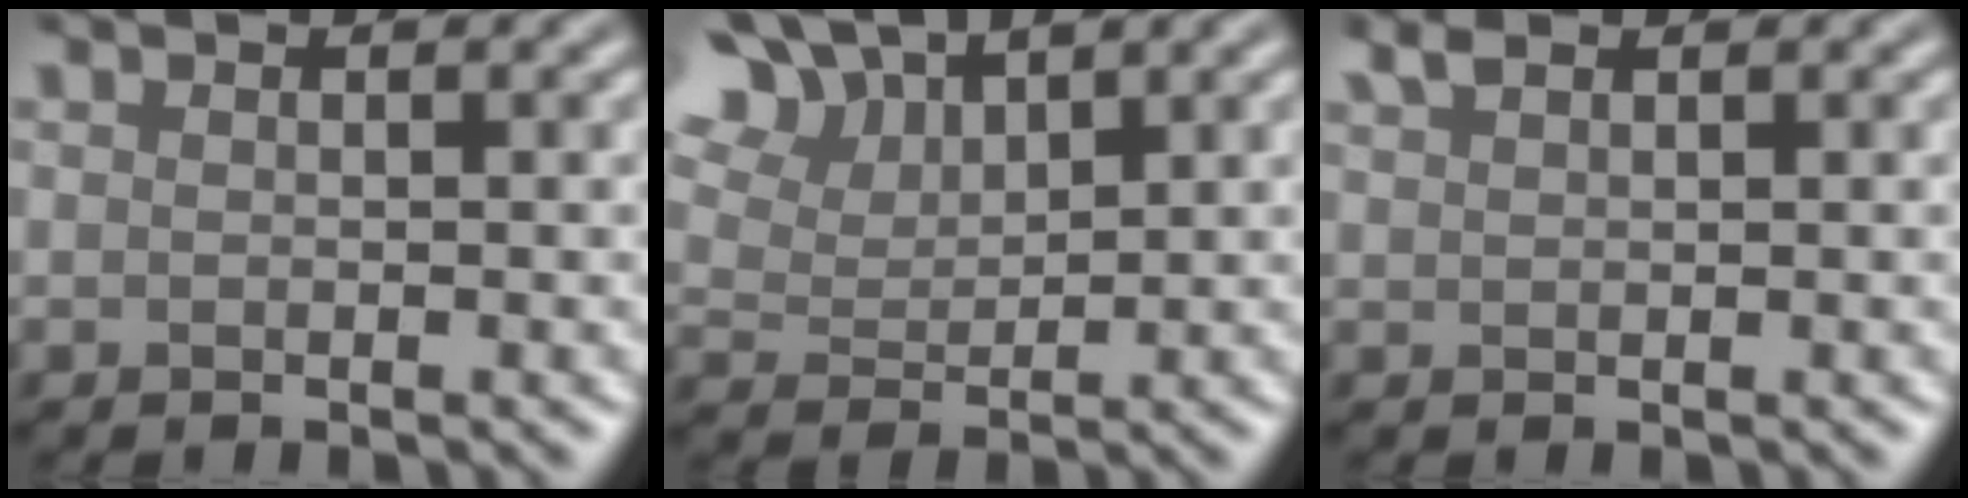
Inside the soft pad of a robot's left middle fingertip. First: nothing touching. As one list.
[{"total": 6.6, "force": [5.0, 3.0, 3.1], "torque": [-0.111, 0.017, 0.116]}, {"total": 1.3, "force": [0.3, -1.0, -0.8], "torque": [-0.004, -0.009, 0.041]}]